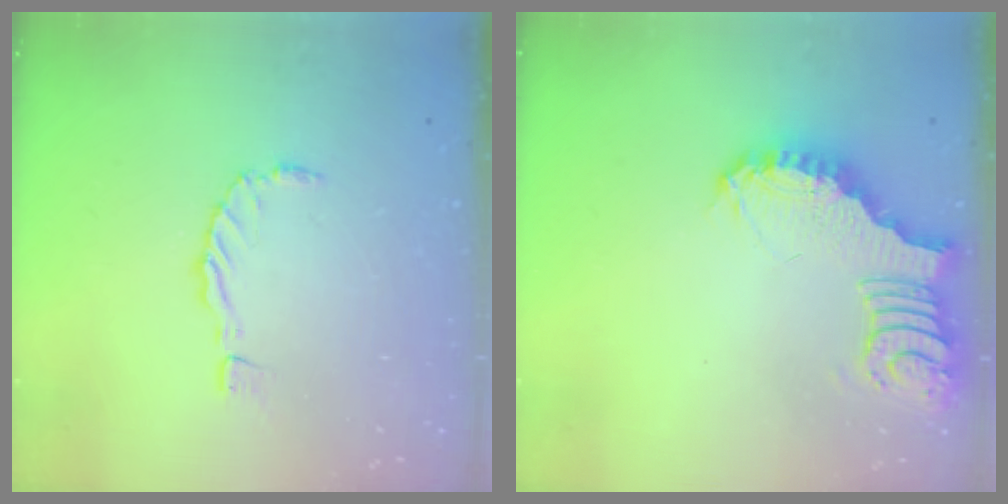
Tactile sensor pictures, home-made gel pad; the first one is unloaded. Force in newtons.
{"total": 3.6, "press": 3.6, "slide": 0.6}